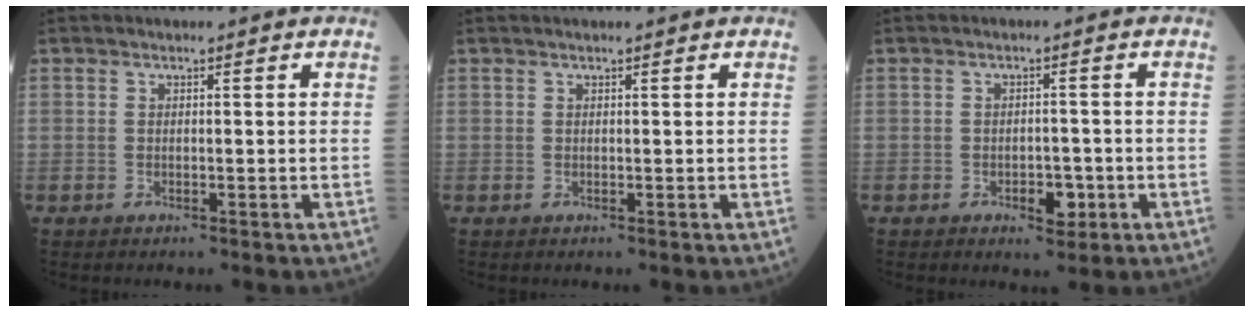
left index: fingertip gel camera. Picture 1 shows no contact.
{"total": 0.5, "force": [0.5, 0.1, 0.2], "torque": [-0.002, 0.010, 0.008]}
{"total": 3.6, "force": [-1.6, 1.9, 2.7], "torque": [-0.035, 0.004, -0.016]}